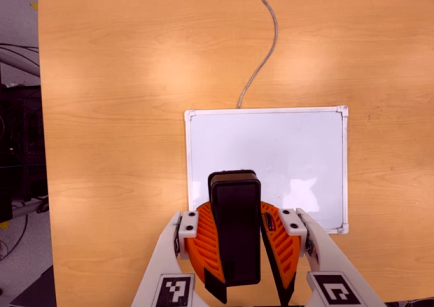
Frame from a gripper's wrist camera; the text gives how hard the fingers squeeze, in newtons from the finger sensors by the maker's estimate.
{"total": 12.1, "left": 11.4, "right": 12.9}